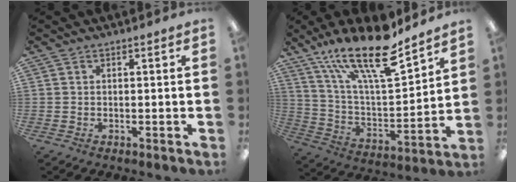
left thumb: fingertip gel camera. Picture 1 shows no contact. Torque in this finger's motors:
{"motor_torque": [0.74, -0.08, 1.44, -1.33, 0.41]}